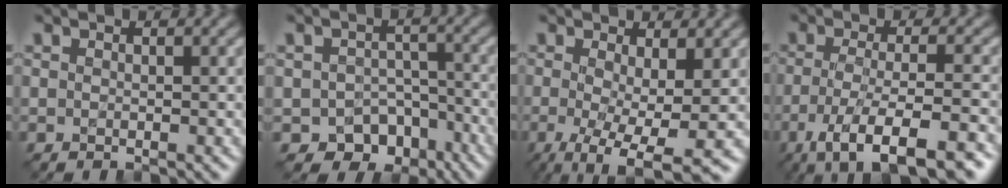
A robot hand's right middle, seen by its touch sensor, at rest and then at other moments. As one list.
[{"total": 6.6, "force": [-3.9, 4.7, 2.4], "torque": [-0.017, -0.012, -0.046]}, {"total": 6.8, "force": [-1.4, 1.7, 6.4], "torque": [-0.109, -0.016, -0.018]}, {"total": 8.4, "force": [-4.4, 2.1, 6.8], "torque": [-0.114, -0.007, -0.077]}]